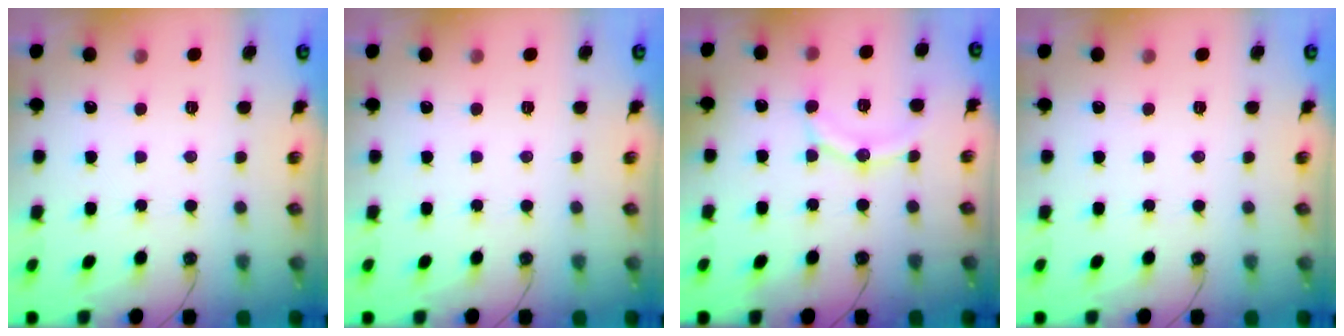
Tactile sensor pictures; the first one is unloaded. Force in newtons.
{"total": 0.0}
{"total": 11.8, "press": 11.5, "slide": 2.6}
{"total": 0.0}